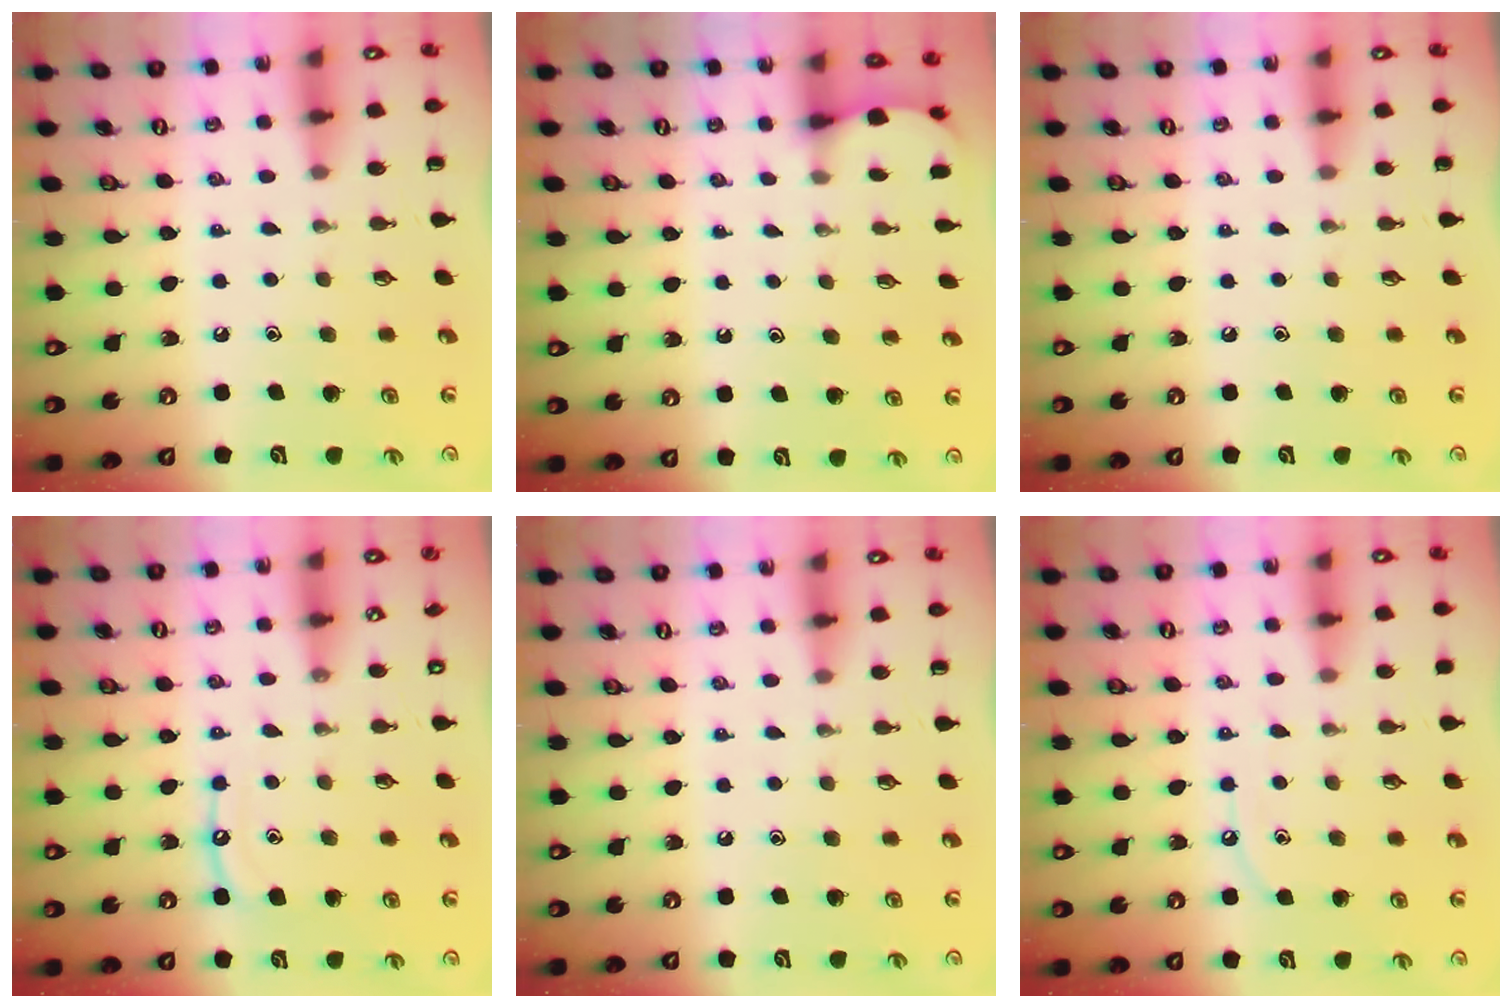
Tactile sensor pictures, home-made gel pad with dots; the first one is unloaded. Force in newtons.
{"total": 1.8, "press": 1.7, "slide": 0.2}
{"total": 0.0}
{"total": 6.8, "press": 6.7, "slide": 0.6}
{"total": 0.0}
{"total": 6.5, "press": 6.5, "slide": 0.8}